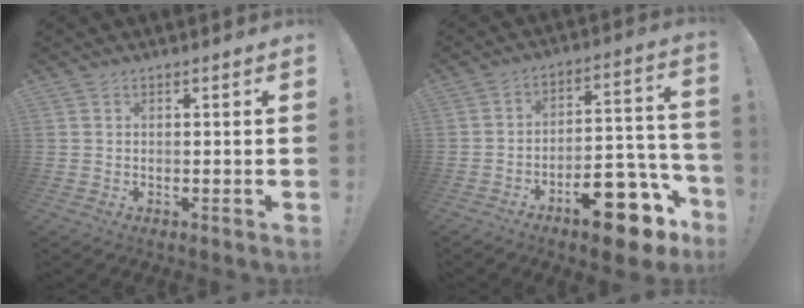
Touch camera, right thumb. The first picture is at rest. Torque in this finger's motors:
{"motor_torque": [2.21, 2.01, 1.27, -1.54, 0.40]}